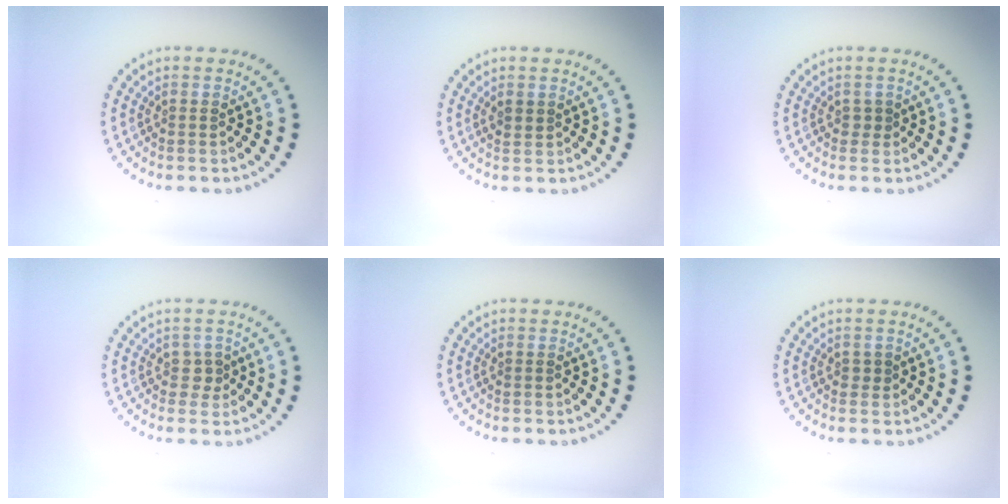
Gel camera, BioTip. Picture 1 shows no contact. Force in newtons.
{"total": 1.0, "press": 0.9, "slide": 0.4}
{"total": 0.7, "press": 0.7, "slide": 0.2}
{"total": 1.2, "press": 1.1, "slide": 0.6}
{"total": 0.0}
{"total": 0.7, "press": 0.7, "slide": 0.1}